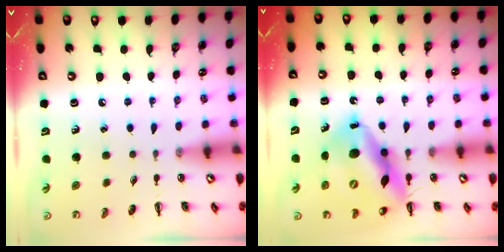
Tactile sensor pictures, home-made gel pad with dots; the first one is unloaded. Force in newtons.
{"total": 17.5, "press": 16.7, "slide": 5.3}